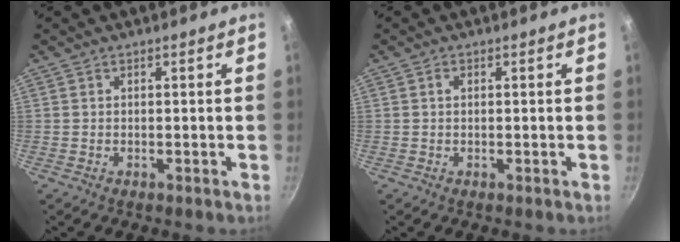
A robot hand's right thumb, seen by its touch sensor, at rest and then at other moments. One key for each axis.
{"total": 0.9, "fx": 0.2, "fy": 0.6, "fz": 0.6, "tx": -0.010, "ty": 0.003, "tz": 0.003}